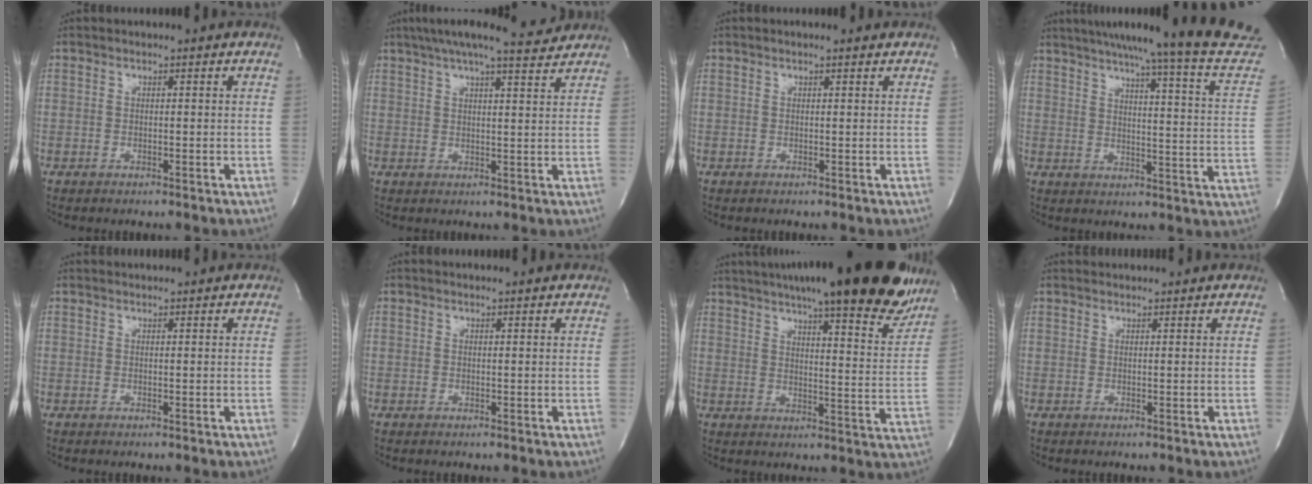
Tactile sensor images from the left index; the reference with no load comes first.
{"total": 12.4, "force": [11.0, 0.7, 5.5], "torque": [-0.094, 0.014, 0.151]}
{"total": 1.0, "force": [0.9, 0.1, 0.5], "torque": [-0.012, 0.006, 0.013]}
{"total": 25.1, "force": [23.0, -1.1, 9.9], "torque": [-0.149, -0.091, 0.274]}
{"total": 3.0, "force": [3.0, 0.3, 0.5], "torque": [-0.010, 0.025, 0.039]}
{"total": 3.0, "force": [2.9, 0.4, 0.6], "torque": [-0.015, 0.012, 0.029]}
{"total": 26.4, "force": [21.3, 4.2, 15.0], "torque": [-0.220, -0.016, 0.268]}
{"total": 4.6, "force": [4.5, 0.6, 0.8], "torque": [-0.014, 0.032, 0.055]}